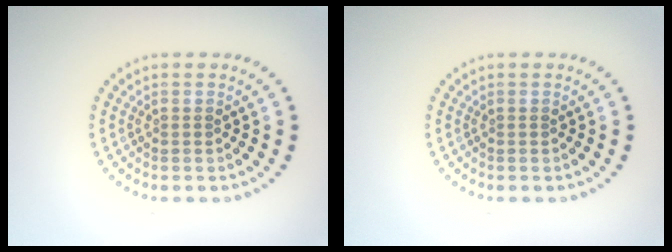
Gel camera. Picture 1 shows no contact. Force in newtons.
{"total": 0.0}